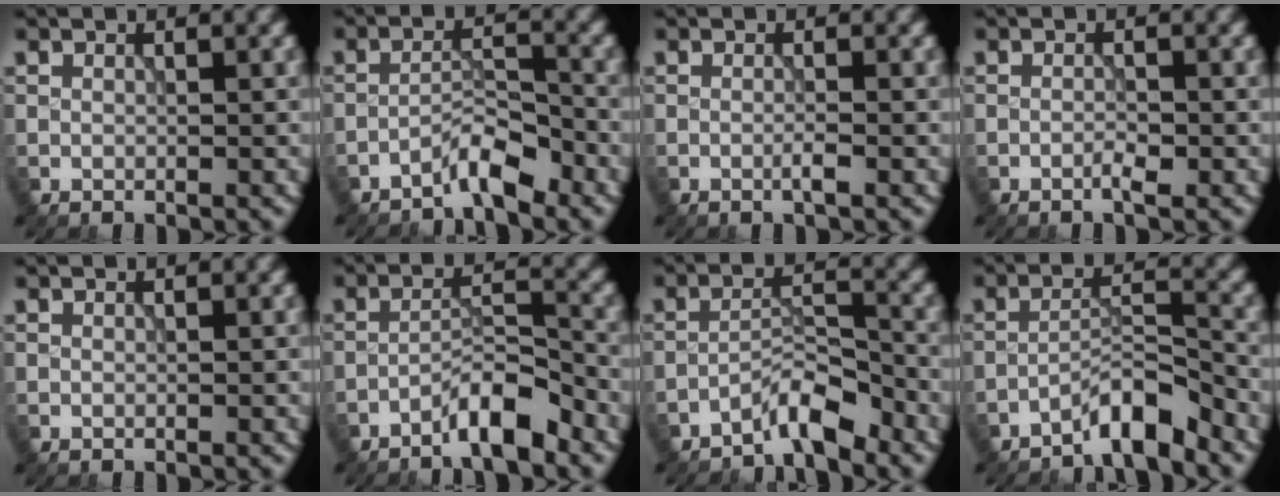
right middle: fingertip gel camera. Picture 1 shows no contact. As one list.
[{"total": 3.0, "force": [-2.6, 0.4, 1.5], "torque": [-0.022, 0.013, -0.051]}, {"total": 1.0, "force": [-0.4, 0.1, 0.9], "torque": [-0.014, 0.001, -0.010]}, {"total": 1.1, "force": [-0.7, 0.1, 0.9], "torque": [-0.015, 0.000, -0.013]}, {"total": 0.0}, {"total": 4.2, "force": [-3.2, 0.6, 2.6], "torque": [-0.043, 0.013, -0.062]}, {"total": 3.5, "force": [-3.0, 0.5, 1.7], "torque": [-0.025, 0.014, -0.060]}, {"total": 4.0, "force": [-3.4, 0.4, 2.1], "torque": [-0.033, 0.014, -0.067]}]